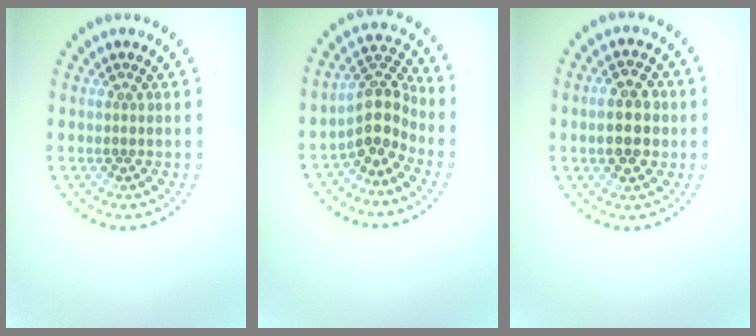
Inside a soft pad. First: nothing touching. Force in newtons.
{"total": 3.8, "press": 2.9, "slide": 2.5}
{"total": 5.1, "press": 5.1, "slide": 0.2}